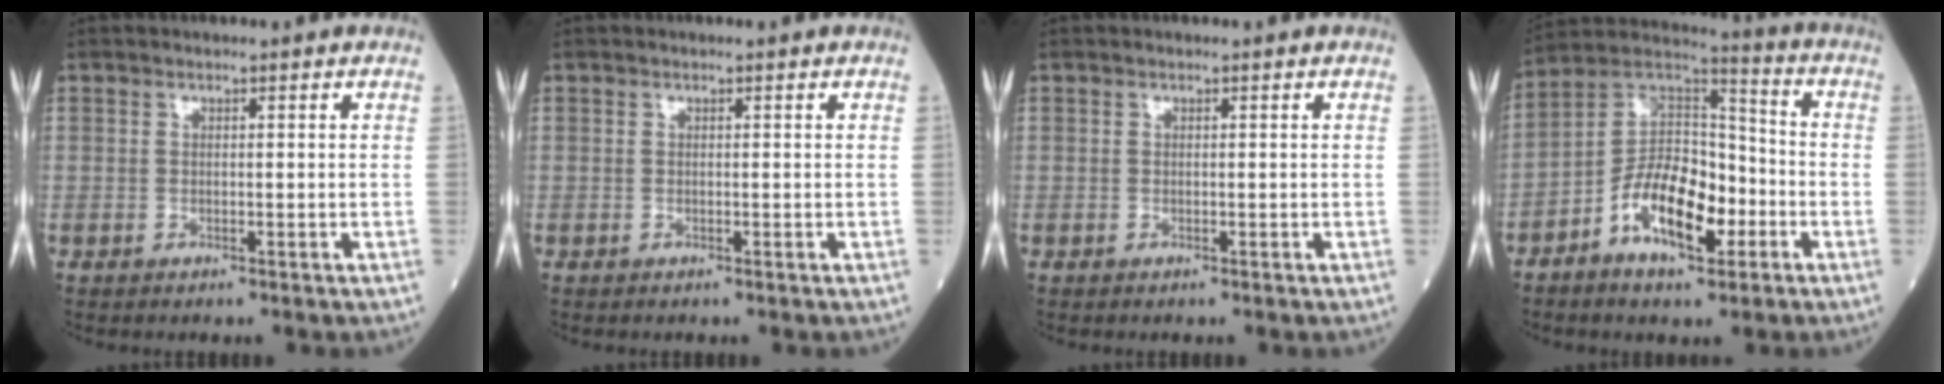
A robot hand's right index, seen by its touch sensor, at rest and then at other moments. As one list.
[{"total": 0.0}, {"total": 0.0}, {"total": 13.4, "force": [-5.4, 5.8, 10.8], "torque": [-0.202, 0.019, -0.095]}]